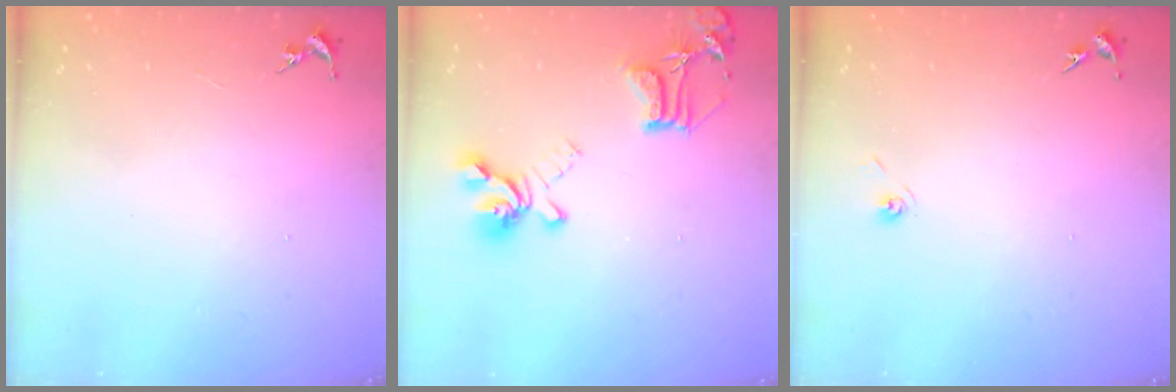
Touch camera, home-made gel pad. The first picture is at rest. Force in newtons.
{"total": 17.0, "press": 17.0, "slide": 1.4}
{"total": 3.3, "press": 2.7, "slide": 2.0}